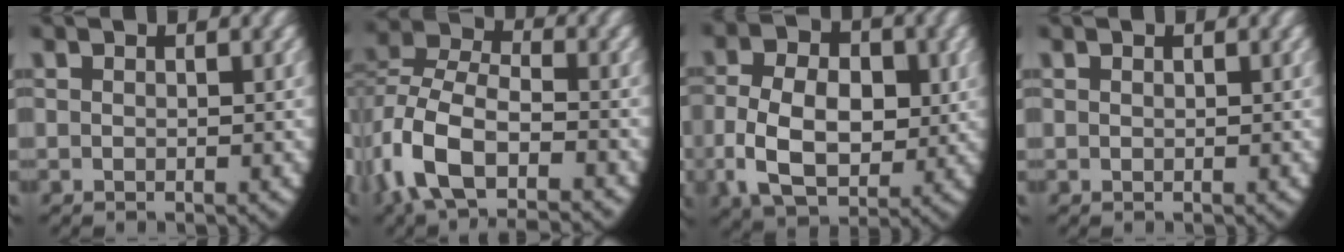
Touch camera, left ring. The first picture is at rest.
{"total": 8.0, "force": [-2.9, 5.3, 5.2], "torque": [-0.125, -0.023, -0.044]}
{"total": 8.2, "force": [-0.6, 6.0, 5.5], "torque": [-0.122, -0.026, 0.005]}
{"total": 0.0}